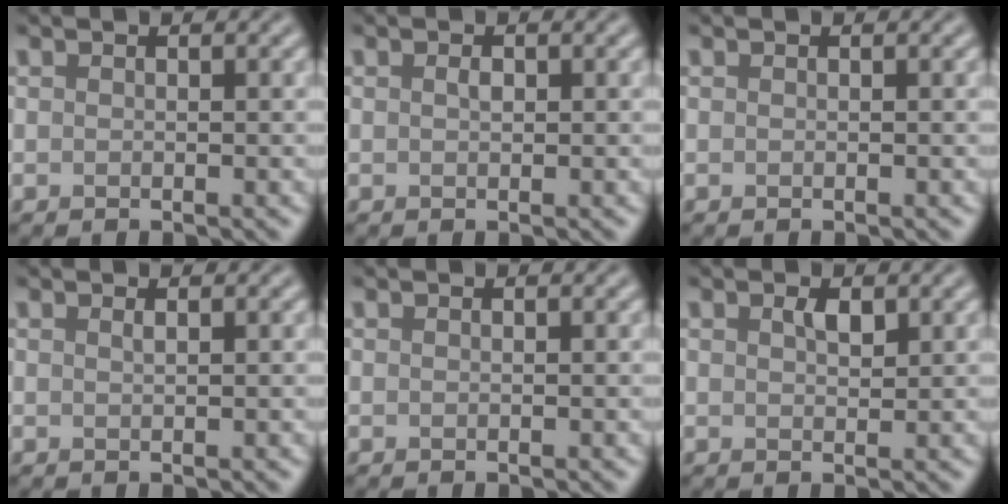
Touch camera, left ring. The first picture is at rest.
{"total": 0.7, "force": [0.2, 0.4, 0.5], "torque": [-0.011, 0.001, 0.002]}
{"total": 0.0}
{"total": 0.5, "force": [0.3, 0.2, 0.4], "torque": [-0.003, 0.000, 0.006]}
{"total": 0.0}
{"total": 1.3, "force": [0.7, 0.6, 0.9], "torque": [-0.019, -0.001, 0.014]}